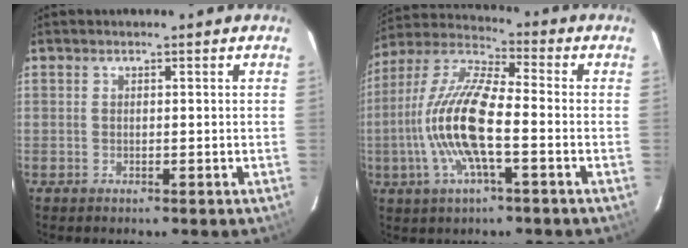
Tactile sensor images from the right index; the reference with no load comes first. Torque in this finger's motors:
{"motor_torque": [2.14, 0.00, 1.05, 0.21]}